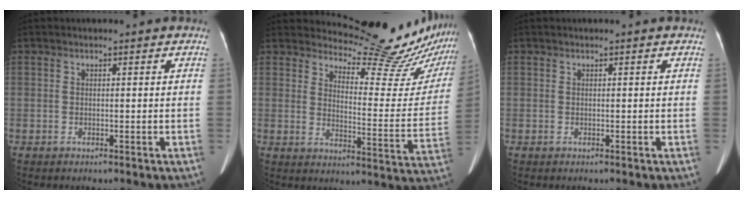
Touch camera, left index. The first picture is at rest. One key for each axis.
{"total": 17.6, "fx": 17.3, "fy": 2.0, "fz": 2.7, "tx": -0.028, "ty": -0.104, "tz": 0.198}
{"total": 0.9, "fx": 0.8, "fy": 0.1, "fz": 0.3, "tx": -0.005, "ty": 0.018, "tz": 0.014}